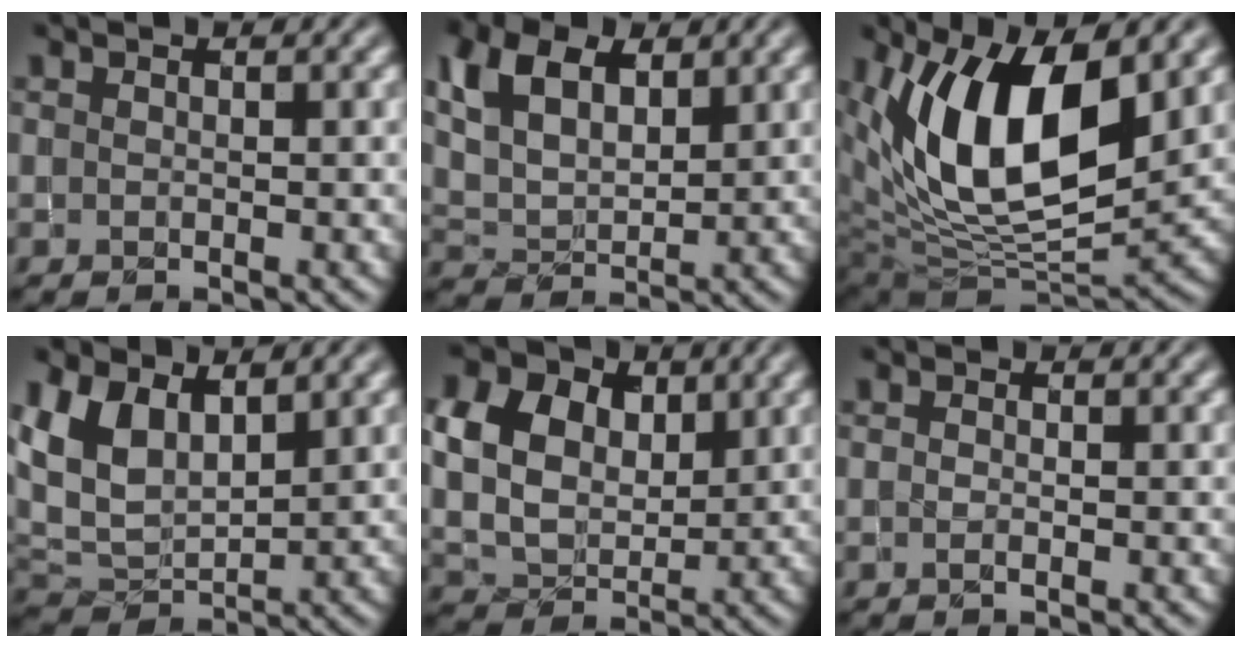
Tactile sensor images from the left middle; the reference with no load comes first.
{"total": 6.2, "force": [3.2, 3.5, 4.0], "torque": [-0.093, 0.005, 0.058]}
{"total": 13.2, "force": [4.6, 6.4, 10.7], "torque": [-0.175, -0.007, 0.078]}
{"total": 6.1, "force": [2.5, 3.7, 4.1], "torque": [-0.093, -0.006, 0.049]}
{"total": 13.8, "force": [6.3, 9.9, 7.2], "torque": [-0.169, 0.040, 0.107]}
{"total": 0.5, "force": [-0.3, 0.1, 0.4], "torque": [-0.011, -0.003, -0.007]}